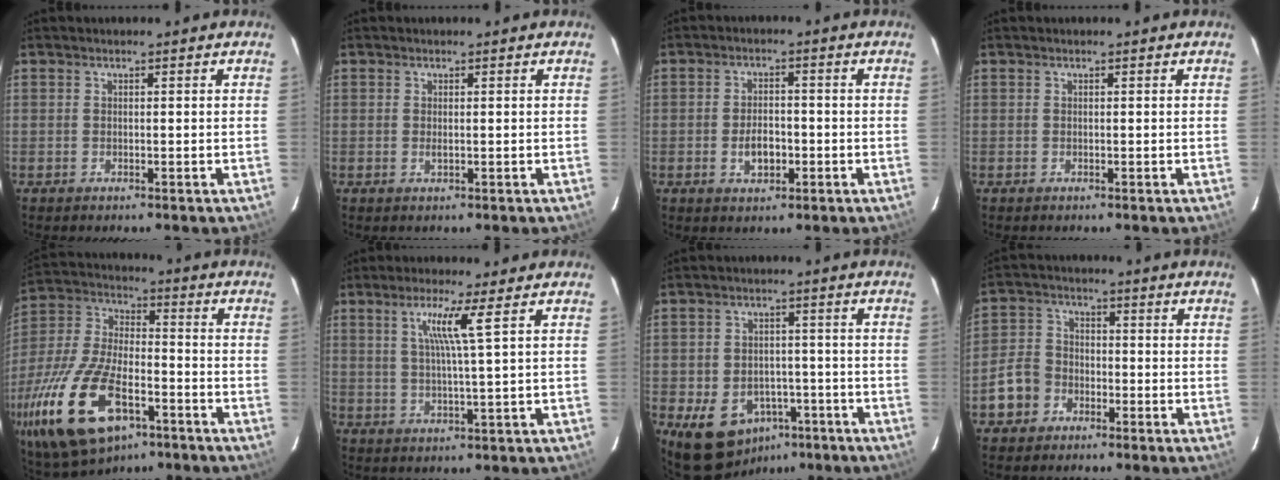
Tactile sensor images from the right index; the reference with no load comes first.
{"total": 0.5, "force": [0.1, 0.1, 0.5], "torque": [-0.011, 0.001, 0.003]}
{"total": 4.5, "force": [-1.4, 2.7, 3.4], "torque": [-0.064, 0.005, -0.018]}
{"total": 0.0}
{"total": 24.7, "force": [-12.1, 11.8, 18.0], "torque": [-0.396, -0.041, -0.208]}
{"total": 5.6, "force": [2.3, -1.2, 5.0], "torque": [-0.090, 0.000, 0.042]}
{"total": 10.5, "force": [-5.6, 7.8, 4.2], "torque": [-0.098, 0.017, -0.056]}
{"total": 7.1, "force": [-3.6, 5.8, 2.2], "torque": [-0.059, 0.023, -0.066]}